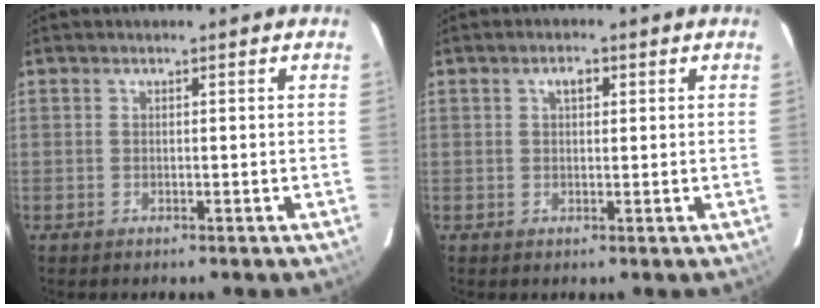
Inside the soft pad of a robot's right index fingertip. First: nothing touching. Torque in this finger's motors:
{"motor_torque": [0.14, -0.07, 0.11, 0.03]}